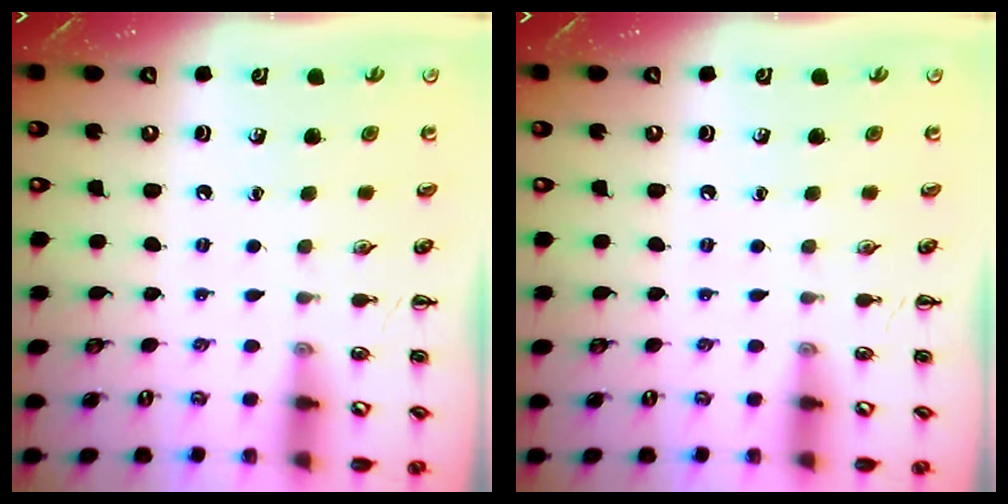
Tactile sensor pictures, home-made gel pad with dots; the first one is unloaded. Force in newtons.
{"total": 0.0}